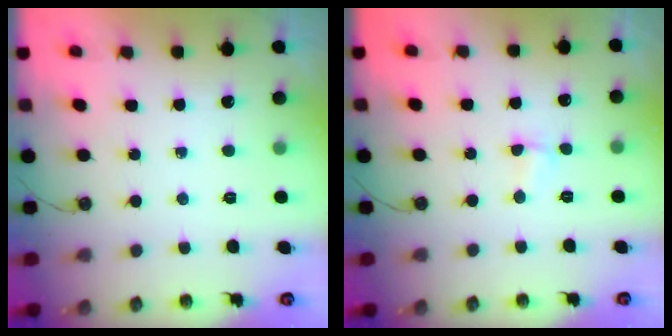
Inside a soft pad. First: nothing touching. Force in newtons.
{"total": 3.2, "press": 3.1, "slide": 0.7}